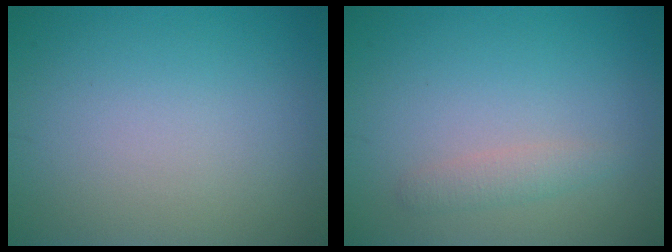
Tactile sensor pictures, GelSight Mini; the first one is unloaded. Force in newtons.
{"total": 1.4, "press": 1.4, "slide": 0.0}